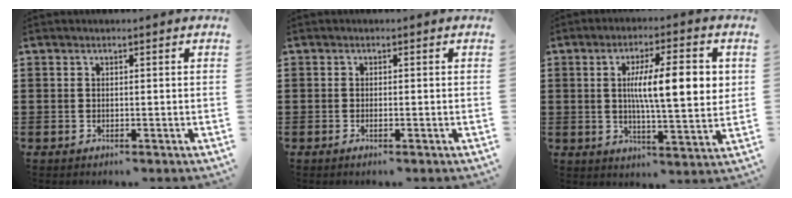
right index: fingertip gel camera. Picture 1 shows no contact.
{"total": 0.5, "force": [-0.3, 0.0, 0.5], "torque": [-0.009, -0.003, -0.005]}
{"total": 11.1, "force": [2.0, 2.7, 10.6], "torque": [-0.175, -0.001, 0.025]}